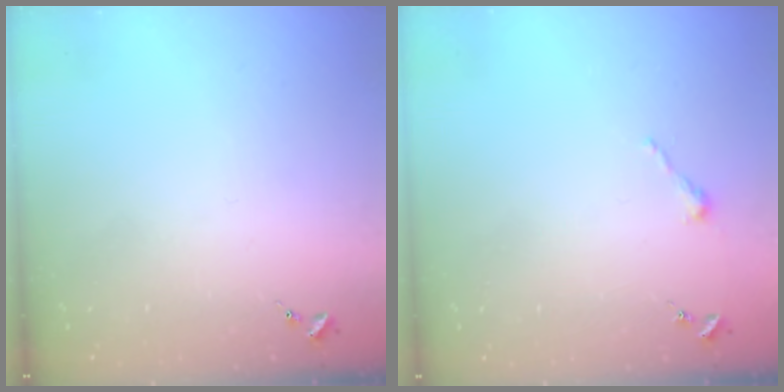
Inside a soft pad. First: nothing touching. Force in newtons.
{"total": 2.5, "press": 2.5, "slide": 0.2}